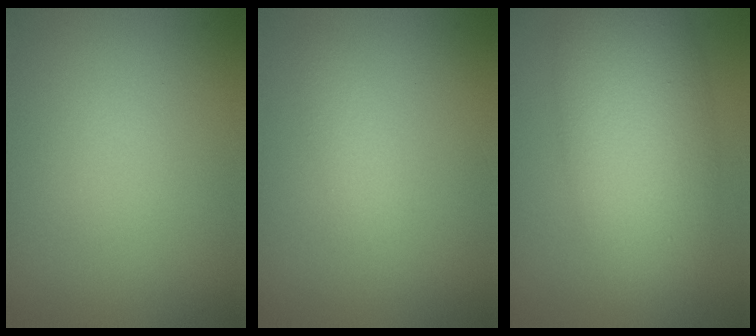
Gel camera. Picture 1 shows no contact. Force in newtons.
{"total": 1.3, "press": 1.3, "slide": 0.0}
{"total": 9.5, "press": 9.5, "slide": 0.1}